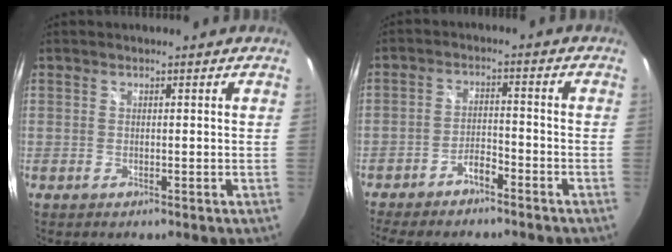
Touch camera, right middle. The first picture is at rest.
{"total": 6.9, "force": [-5.9, 1.5, 3.3], "torque": [-0.078, 0.004, -0.099]}